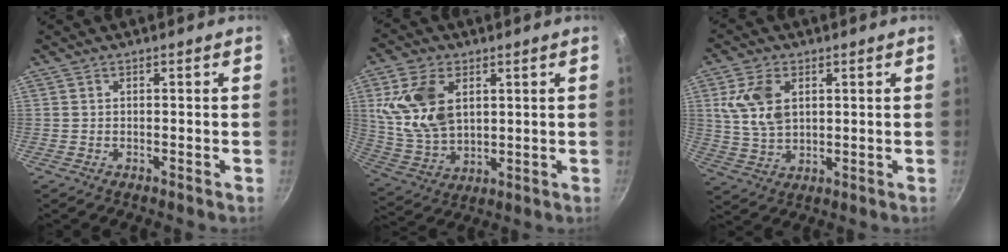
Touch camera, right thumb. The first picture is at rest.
{"total": 14.0, "force": [3.8, 9.1, 10.0], "torque": [-0.177, -0.016, 0.085]}
{"total": 9.1, "force": [2.6, 5.9, 6.4], "torque": [-0.115, -0.011, 0.053]}